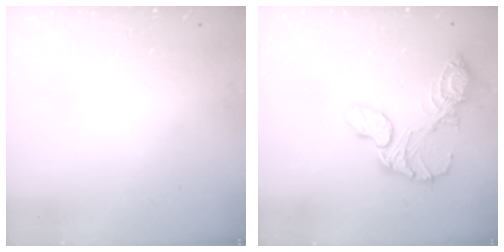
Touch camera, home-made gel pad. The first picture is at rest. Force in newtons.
{"total": 12.0, "press": 11.9, "slide": 1.2}